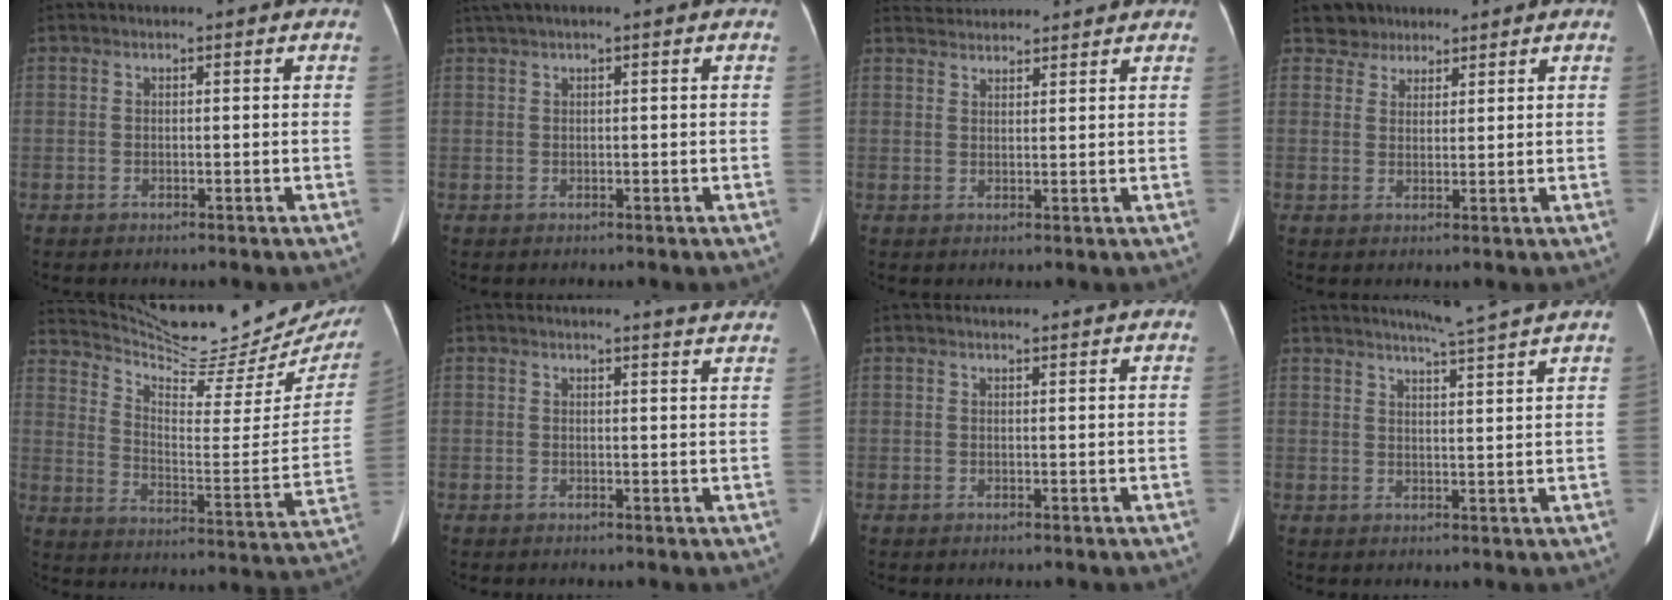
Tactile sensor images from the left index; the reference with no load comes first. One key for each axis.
{"total": 2.4, "fx": 1.3, "fy": 0.1, "fz": 2.0, "tx": -0.050, "ty": 0.026, "tz": 0.032}
{"total": 5.7, "fx": 5.6, "fy": 1.2, "fz": 0.6, "tx": -0.010, "ty": 0.038, "tz": 0.083}
{"total": 3.5, "fx": 2.6, "fy": 2.2, "fz": -0.5, "tx": 0.013, "ty": 0.011, "tz": 0.042}
{"total": 26.4, "fx": 23.6, "fy": 4.0, "fz": 11.2, "tx": -0.183, "ty": -0.075, "tz": 0.317}
{"total": 4.2, "fx": 4.0, "fy": -0.5, "fz": 1.2, "tx": -0.017, "ty": -0.007, "tz": 0.028}
{"total": 2.7, "fx": 2.6, "fy": 0.1, "fz": 0.6, "tx": -0.010, "ty": 0.016, "tz": 0.031}
{"total": 7.4, "fx": 6.6, "fy": -1.6, "fz": 3.0, "tx": -0.049, "ty": -0.003, "tz": 0.087}